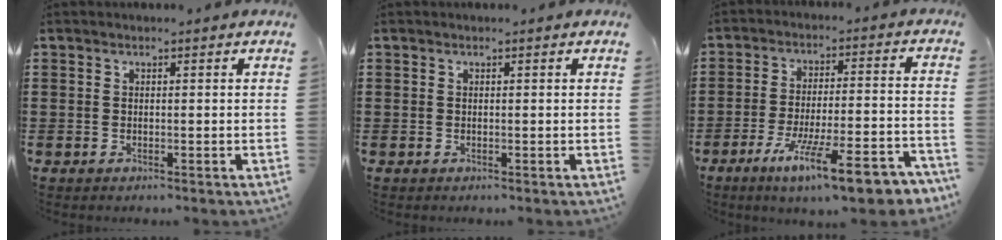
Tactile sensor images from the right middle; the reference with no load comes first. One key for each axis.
{"total": 0.0}
{"total": 12.7, "fx": -8.8, "fy": 1.7, "fz": 9.0, "tx": -0.152, "ty": 0.014, "tz": -0.154}